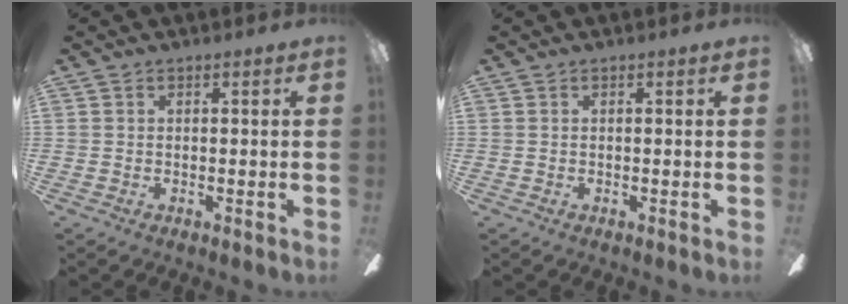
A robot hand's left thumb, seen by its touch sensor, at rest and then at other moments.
{"total": 0.0}